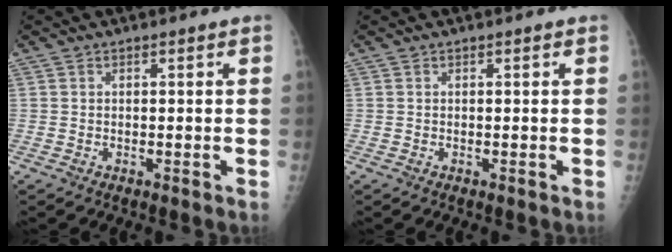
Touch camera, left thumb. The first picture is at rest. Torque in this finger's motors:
{"motor_torque": [0.00, 0.00, -0.10, -0.03, 0.00]}